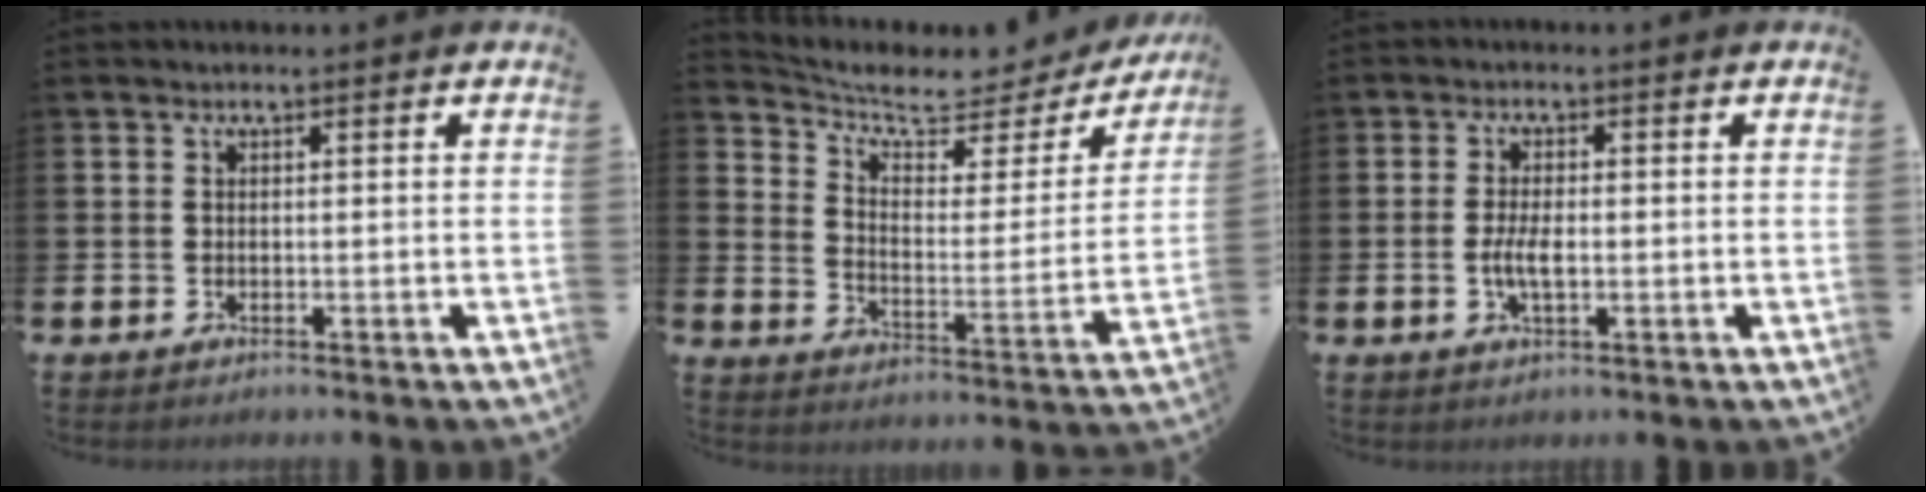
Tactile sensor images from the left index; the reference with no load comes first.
{"total": 6.0, "force": [5.2, 2.1, 2.1], "torque": [-0.068, -0.045, 0.080]}
{"total": 3.3, "force": [-0.7, 1.2, 3.0], "torque": [-0.051, -0.005, -0.018]}